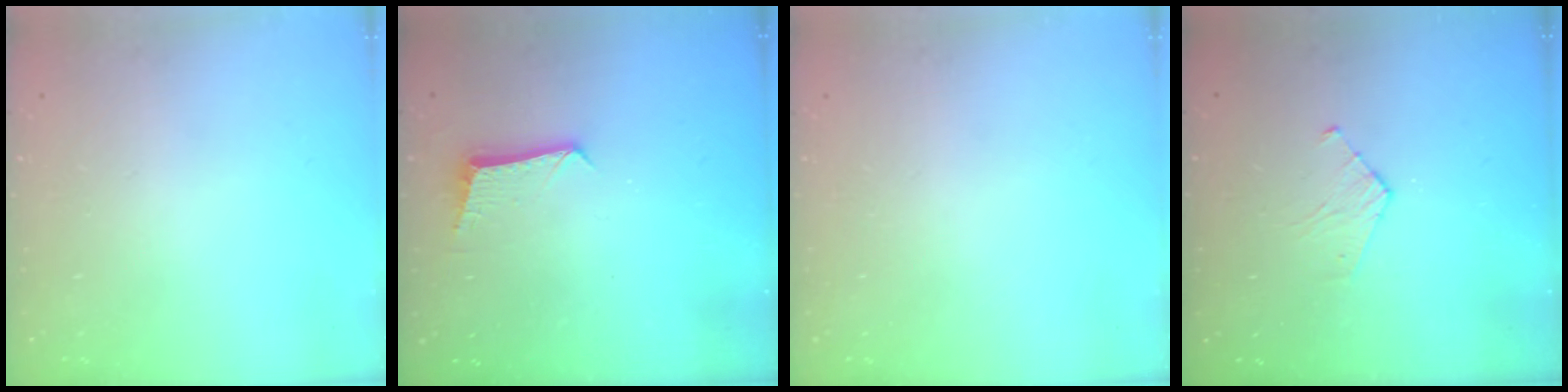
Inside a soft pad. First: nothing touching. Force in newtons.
{"total": 7.1, "press": 7.1, "slide": 0.5}
{"total": 0.0}
{"total": 3.3, "press": 3.2, "slide": 0.3}